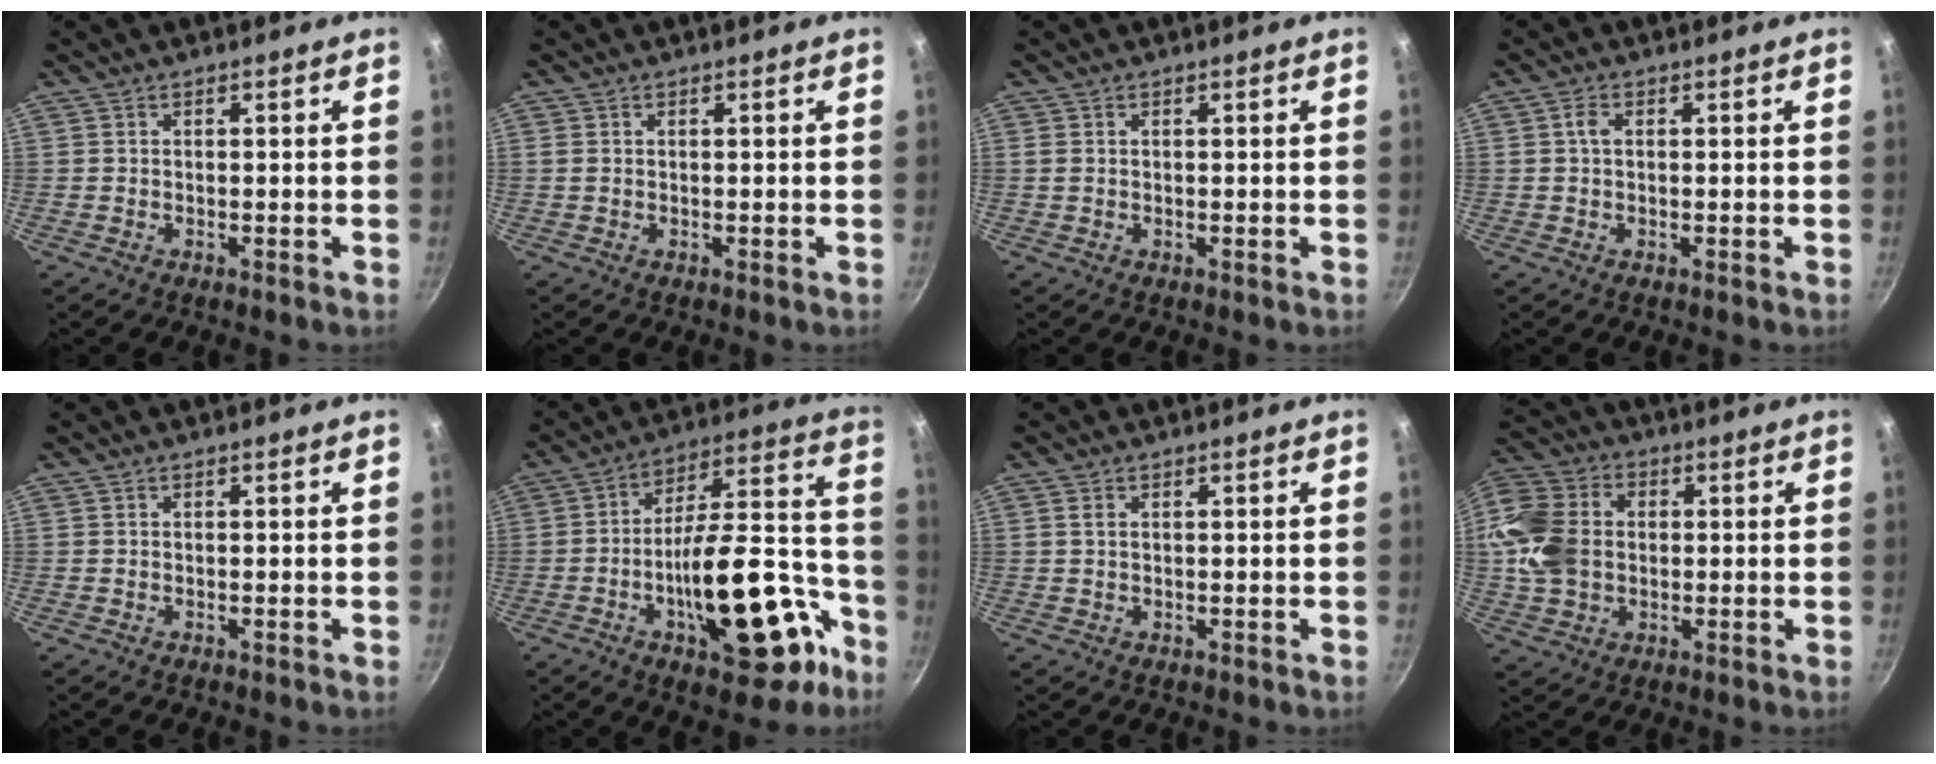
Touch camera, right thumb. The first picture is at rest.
{"total": 0.7, "force": [0.2, 0.5, 0.4], "torque": [-0.009, 0.002, 0.004]}
{"total": 0.9, "force": [0.3, 0.6, 0.5], "torque": [-0.012, 0.002, 0.006]}
{"total": 1.9, "force": [0.4, 1.2, 1.4], "torque": [-0.027, 0.004, 0.005]}
{"total": 0.0}
{"total": 24.5, "force": [-10.1, 10.7, 19.6], "torque": [-0.239, 0.079, -0.144]}
{"total": 1.2, "force": [0.5, 0.8, 0.8], "torque": [-0.015, 0.001, 0.007]}
{"total": 16.1, "force": [0.9, 12.6, 10.0], "torque": [-0.196, 0.023, 0.007]}